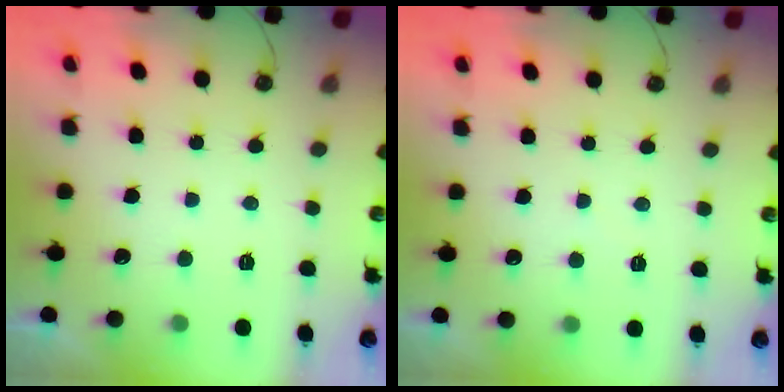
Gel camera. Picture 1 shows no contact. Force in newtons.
{"total": 1.2, "press": 1.2, "slide": 0.3}